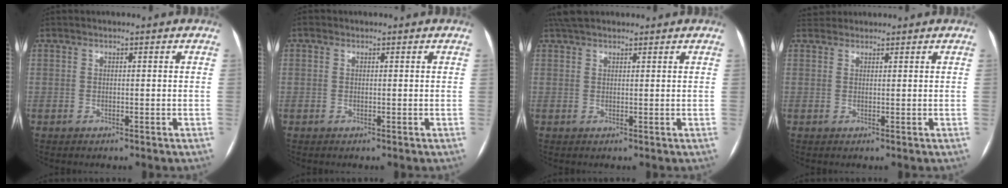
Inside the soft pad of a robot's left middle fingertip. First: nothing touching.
{"total": 0.7, "force": [-0.3, -0.5, -0.3], "torque": [0.007, -0.005, -0.008]}
{"total": 4.6, "force": [3.9, 1.7, 1.8], "torque": [-0.027, 0.035, 0.069]}
{"total": 2.1, "force": [1.9, 0.7, -0.2], "torque": [0.002, 0.022, 0.033]}